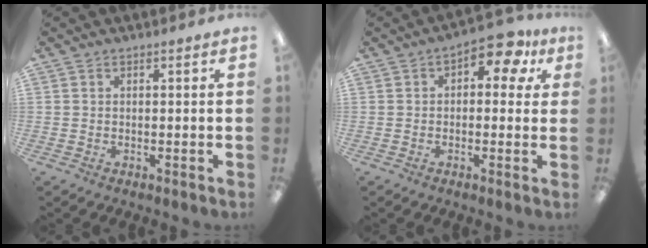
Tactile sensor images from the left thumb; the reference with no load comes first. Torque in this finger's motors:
{"motor_torque": [-0.13, 0.50, 0.19, 0.57, 0.06]}